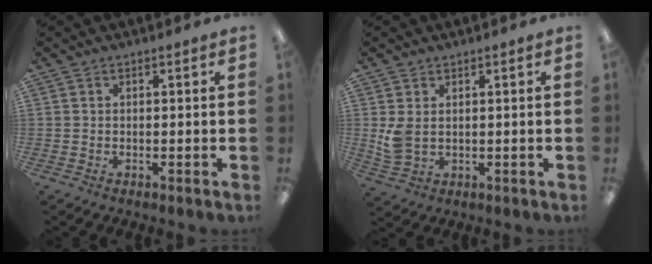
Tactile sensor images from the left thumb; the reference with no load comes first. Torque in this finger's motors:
{"motor_torque": [-0.04, 0.05, 0.31, -0.35, 0.04]}